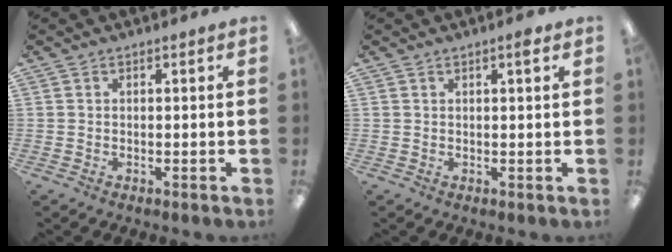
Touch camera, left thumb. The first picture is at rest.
{"total": 2.1, "force": [1.3, 0.4, 1.6], "torque": [-0.018, -0.003, 0.017]}